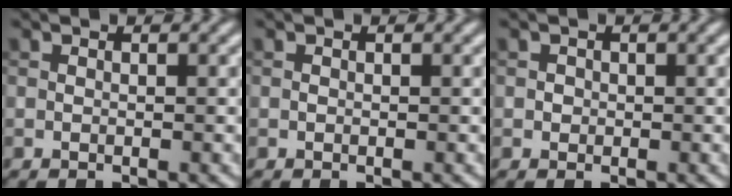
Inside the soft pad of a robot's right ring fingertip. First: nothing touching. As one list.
[{"total": 0.0}, {"total": 0.7, "force": [0.0, 0.6, 0.1], "torque": [0.002, -0.003, -0.001]}]